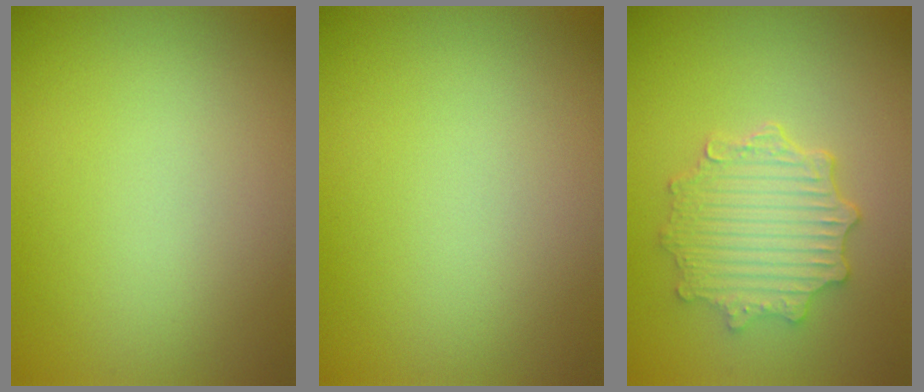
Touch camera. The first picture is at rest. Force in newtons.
{"total": 0.0}
{"total": 4.8, "press": 4.0, "slide": 2.7}